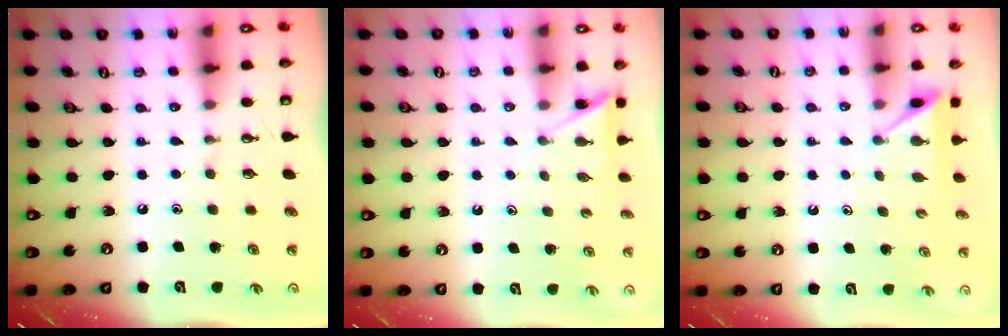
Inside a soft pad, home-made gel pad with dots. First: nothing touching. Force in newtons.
{"total": 3.6, "press": 3.6, "slide": 0.4}
{"total": 3.9, "press": 3.8, "slide": 0.5}